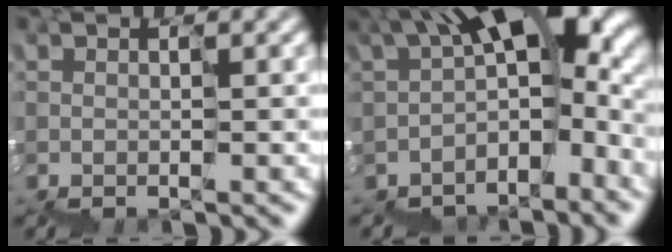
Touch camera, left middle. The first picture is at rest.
{"total": 9.9, "force": [-1.2, 5.0, 8.5], "torque": [-0.143, 0.024, -0.016]}